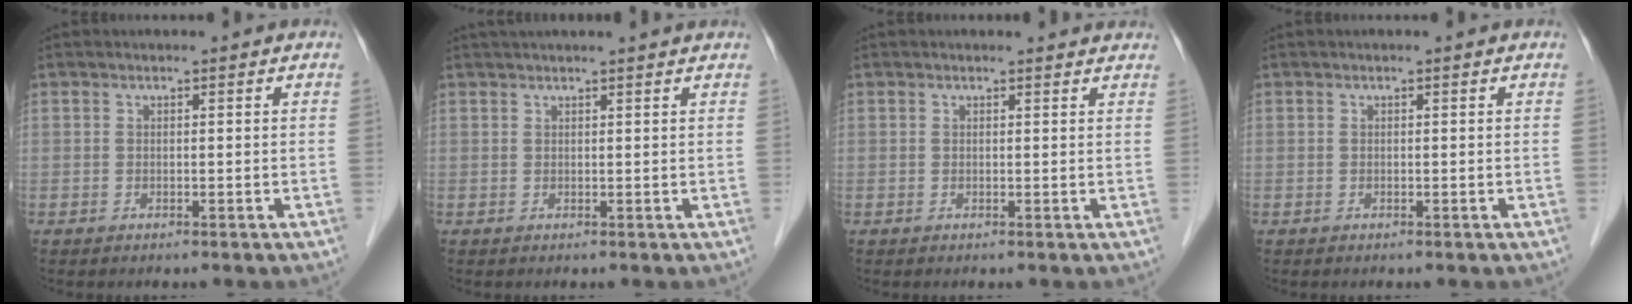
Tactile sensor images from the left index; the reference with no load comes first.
{"total": 7.9, "force": [7.2, -0.1, 3.2], "torque": [-0.044, 0.034, 0.086]}
{"total": 3.7, "force": [3.6, 0.6, 0.6], "torque": [-0.009, 0.009, 0.031]}
{"total": 0.6, "force": [0.5, 0.0, 0.1], "torque": [-0.001, 0.005, 0.007]}